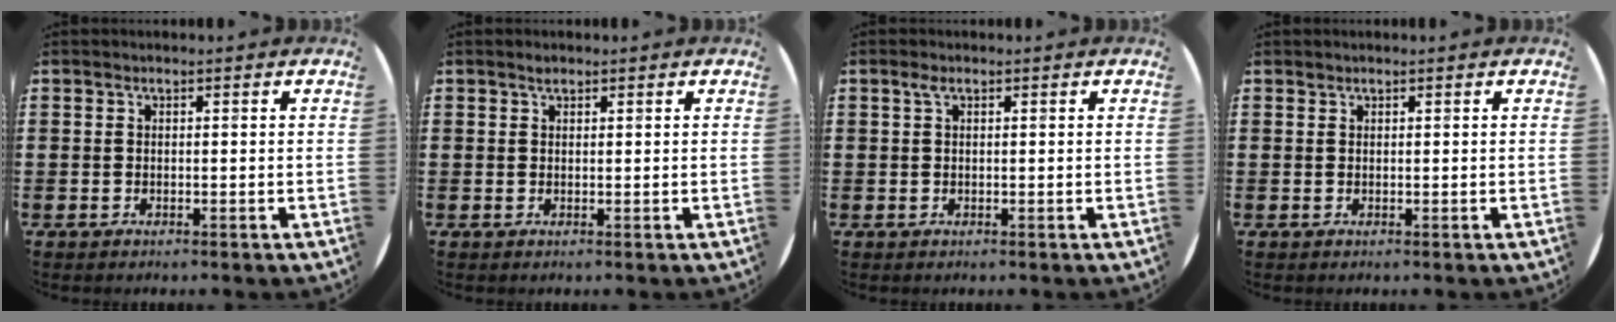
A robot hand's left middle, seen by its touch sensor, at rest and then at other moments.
{"total": 0.7, "force": [0.6, 0.3, 0.2], "torque": [0.002, -0.001, 0.010]}
{"total": 1.0, "force": [0.5, 0.4, 0.8], "torque": [-0.016, 0.005, 0.007]}
{"total": 0.0}